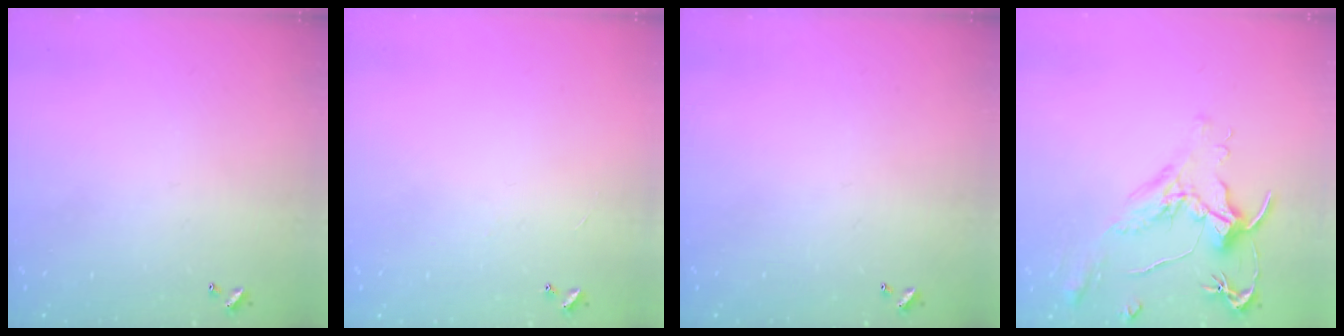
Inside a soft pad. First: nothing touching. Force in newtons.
{"total": 1.2, "press": 1.1, "slide": 0.4}
{"total": 0.0}
{"total": 1.6, "press": 1.5, "slide": 0.7}